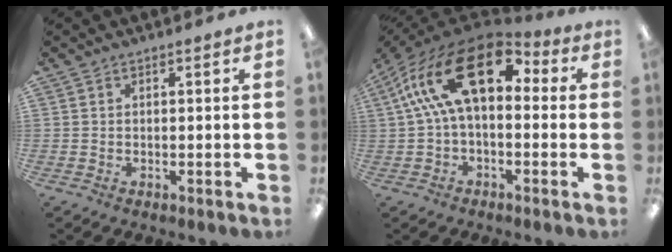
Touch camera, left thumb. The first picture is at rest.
{"total": 20.6, "force": [5.8, 11.3, 16.2], "torque": [-0.289, -0.015, 0.101]}